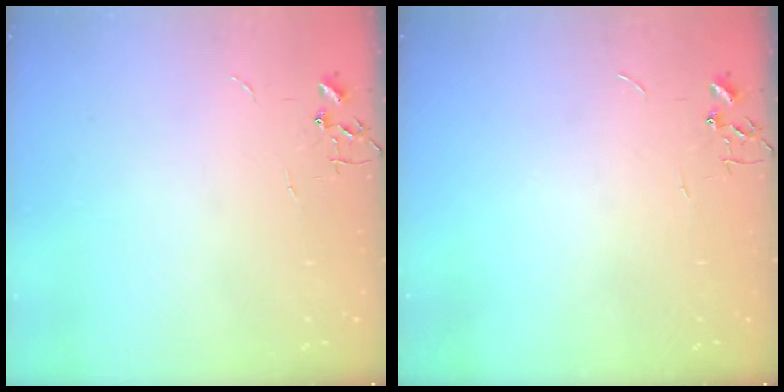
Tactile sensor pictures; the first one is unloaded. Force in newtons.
{"total": 0.0}